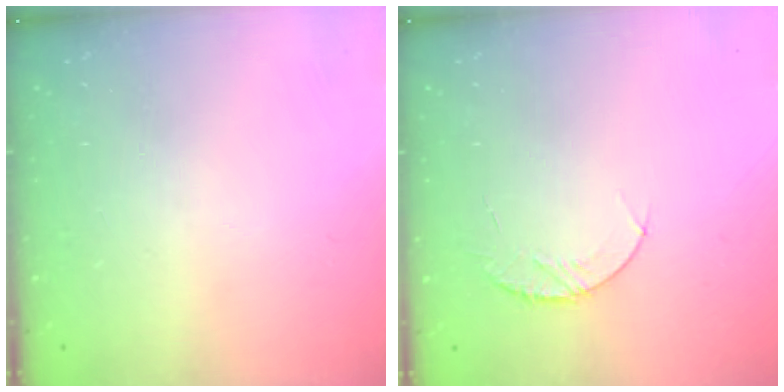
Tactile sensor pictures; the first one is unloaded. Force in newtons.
{"total": 5.3, "press": 5.3, "slide": 0.6}